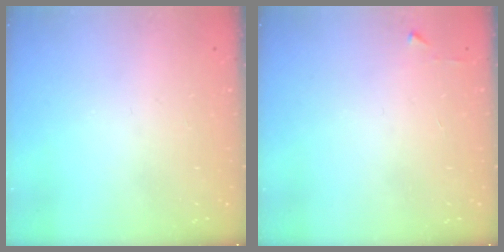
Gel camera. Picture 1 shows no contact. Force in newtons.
{"total": 2.4, "press": 2.4, "slide": 0.3}